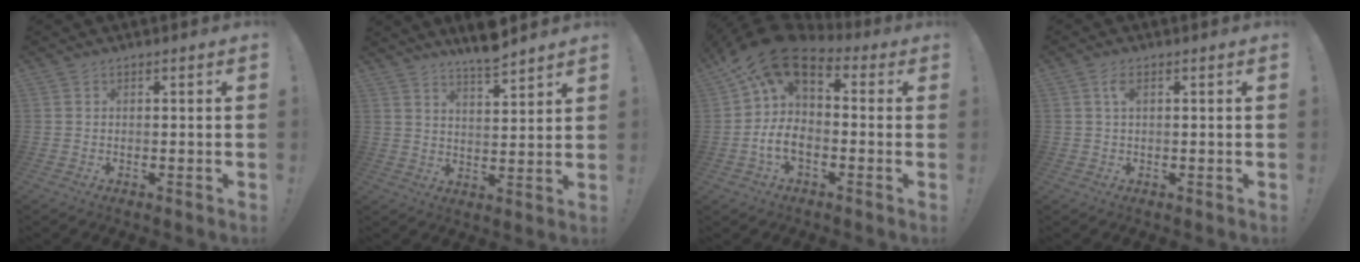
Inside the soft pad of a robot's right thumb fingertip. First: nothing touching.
{"total": 7.5, "force": [6.8, 0.7, 3.1], "torque": [-0.046, -0.047, 0.118]}
{"total": 14.3, "force": [3.7, 7.3, 11.7], "torque": [-0.209, -0.037, 0.061]}
{"total": 2.9, "force": [1.3, 1.9, 1.8], "torque": [-0.023, -0.001, 0.020]}